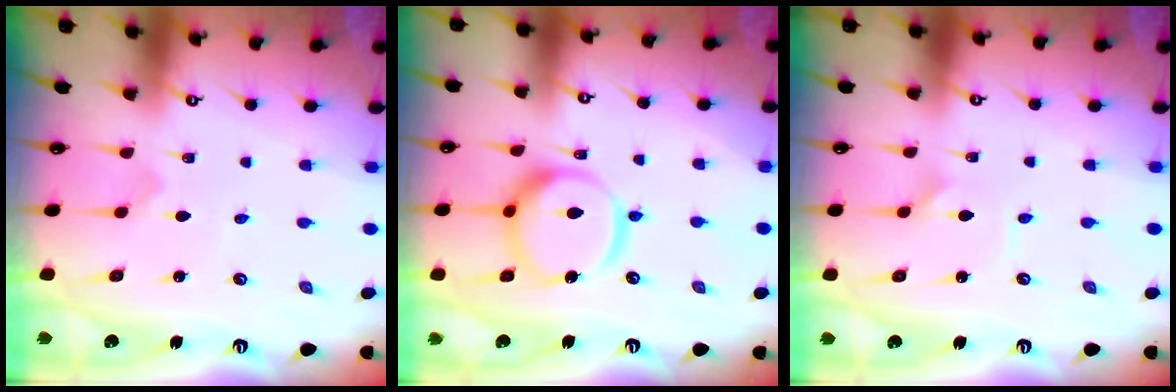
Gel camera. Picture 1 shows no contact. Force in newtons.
{"total": 14.1, "press": 14.1, "slide": 1.3}
{"total": 0.7, "press": 0.7, "slide": 0.0}